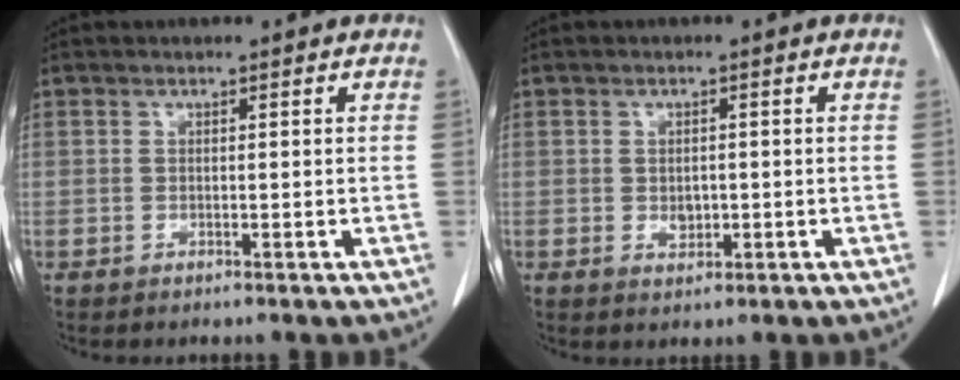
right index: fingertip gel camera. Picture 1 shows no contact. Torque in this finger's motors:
{"motor_torque": [0.31, 0.20, 0.00, 0.03]}